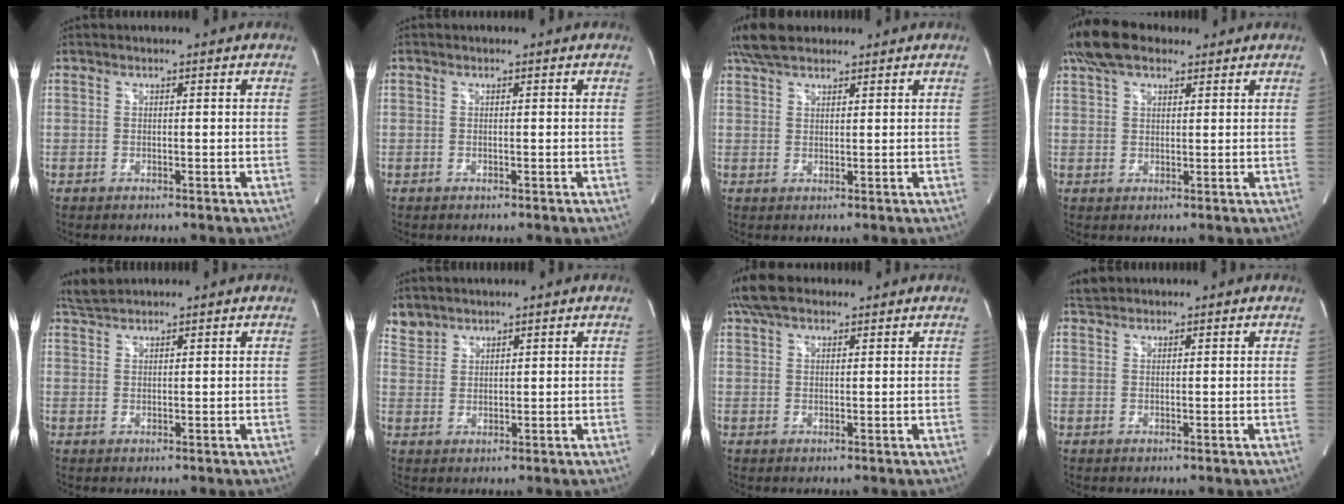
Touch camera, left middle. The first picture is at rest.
{"total": 0.0}
{"total": 5.9, "force": [4.8, 2.1, 2.6], "torque": [-0.062, 0.022, 0.093]}
{"total": 7.6, "force": [5.6, 3.2, 4.0], "torque": [-0.088, 0.032, 0.105]}
{"total": 2.6, "force": [2.5, -0.1, 0.3], "torque": [-0.019, 0.013, 0.055]}
{"total": 3.2, "force": [3.0, 1.1, -0.2], "torque": [0.003, 0.014, 0.064]}
{"total": 5.7, "force": [4.4, 2.3, 2.8], "torque": [-0.065, 0.026, 0.084]}
{"total": 1.7, "force": [1.7, 0.4, 0.0], "torque": [-0.011, 0.012, 0.035]}